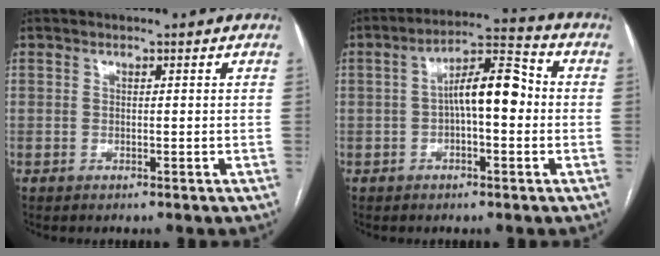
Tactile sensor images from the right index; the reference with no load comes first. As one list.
[{"total": 8.8, "force": [-0.3, 2.5, 8.5], "torque": [-0.144, 0.034, -0.005]}]